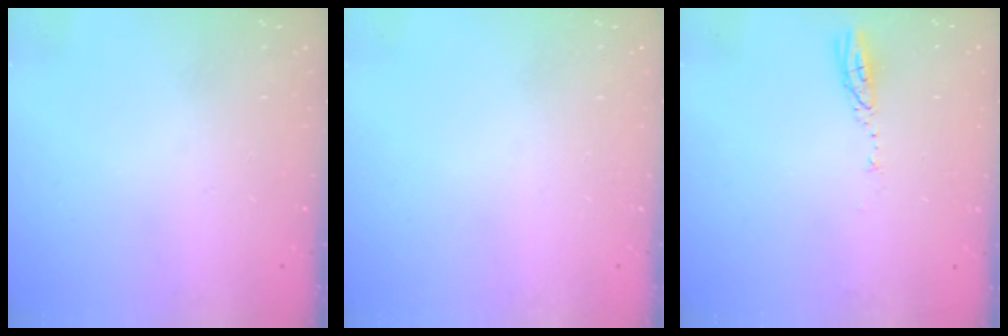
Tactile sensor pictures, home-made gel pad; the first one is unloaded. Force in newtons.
{"total": 0.0}
{"total": 3.5, "press": 3.4, "slide": 0.3}